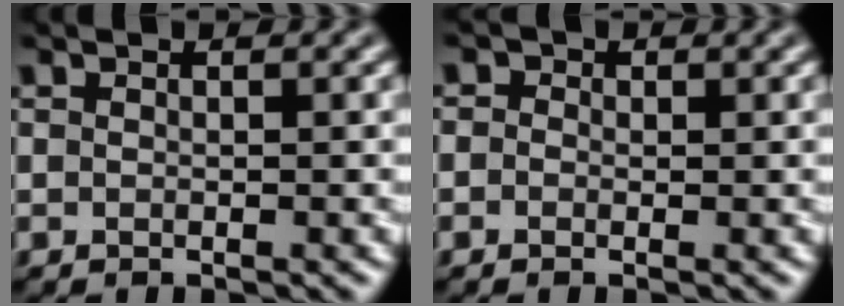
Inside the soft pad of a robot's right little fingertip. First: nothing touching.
{"total": 1.3, "force": [0.4, 1.1, 0.6], "torque": [-0.002, -0.004, -0.015]}